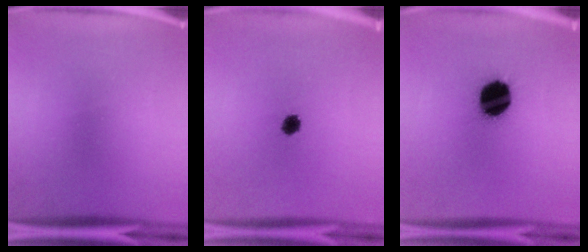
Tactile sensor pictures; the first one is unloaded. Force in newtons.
{"total": 3.0}
{"total": 15.0}